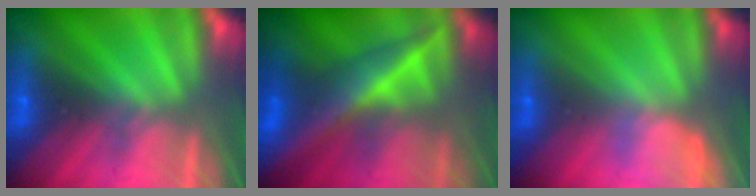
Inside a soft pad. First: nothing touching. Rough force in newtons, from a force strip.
{"total": 9.1}
{"total": 2.9}